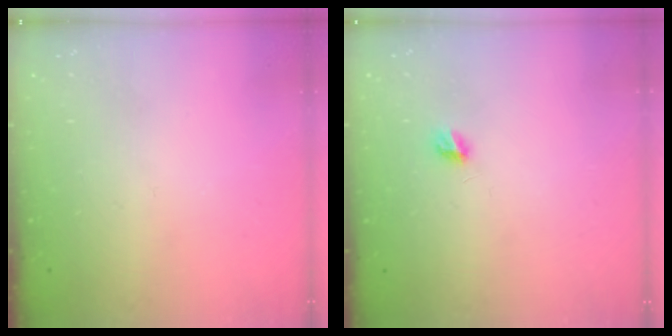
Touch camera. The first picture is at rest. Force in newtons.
{"total": 5.0, "press": 5.0, "slide": 0.4}